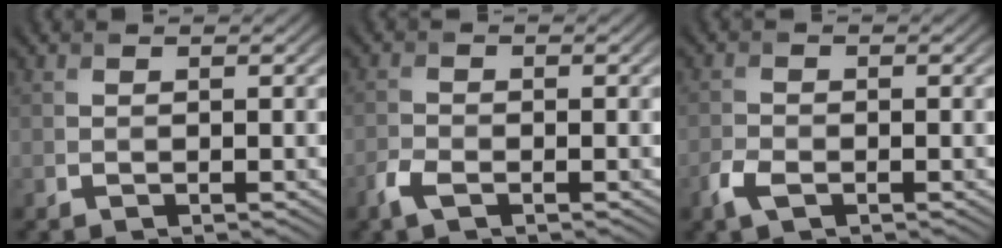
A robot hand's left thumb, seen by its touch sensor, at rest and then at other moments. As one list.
[{"total": 2.4, "force": [-1.6, 1.0, 1.6], "torque": [-0.041, -0.003, -0.039]}, {"total": 2.6, "force": [-1.5, 1.3, 1.7], "torque": [-0.044, -0.003, -0.037]}]